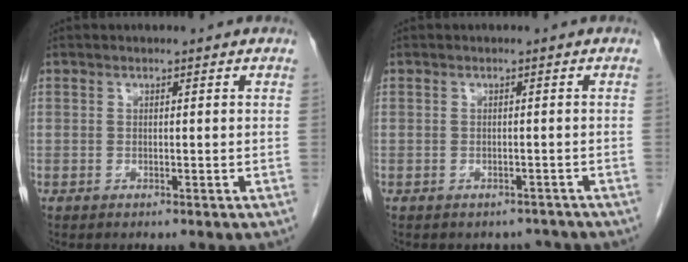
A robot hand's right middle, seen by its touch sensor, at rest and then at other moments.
{"total": 2.7, "force": [-2.4, 1.2, -0.3], "torque": [0.006, 0.004, -0.032]}